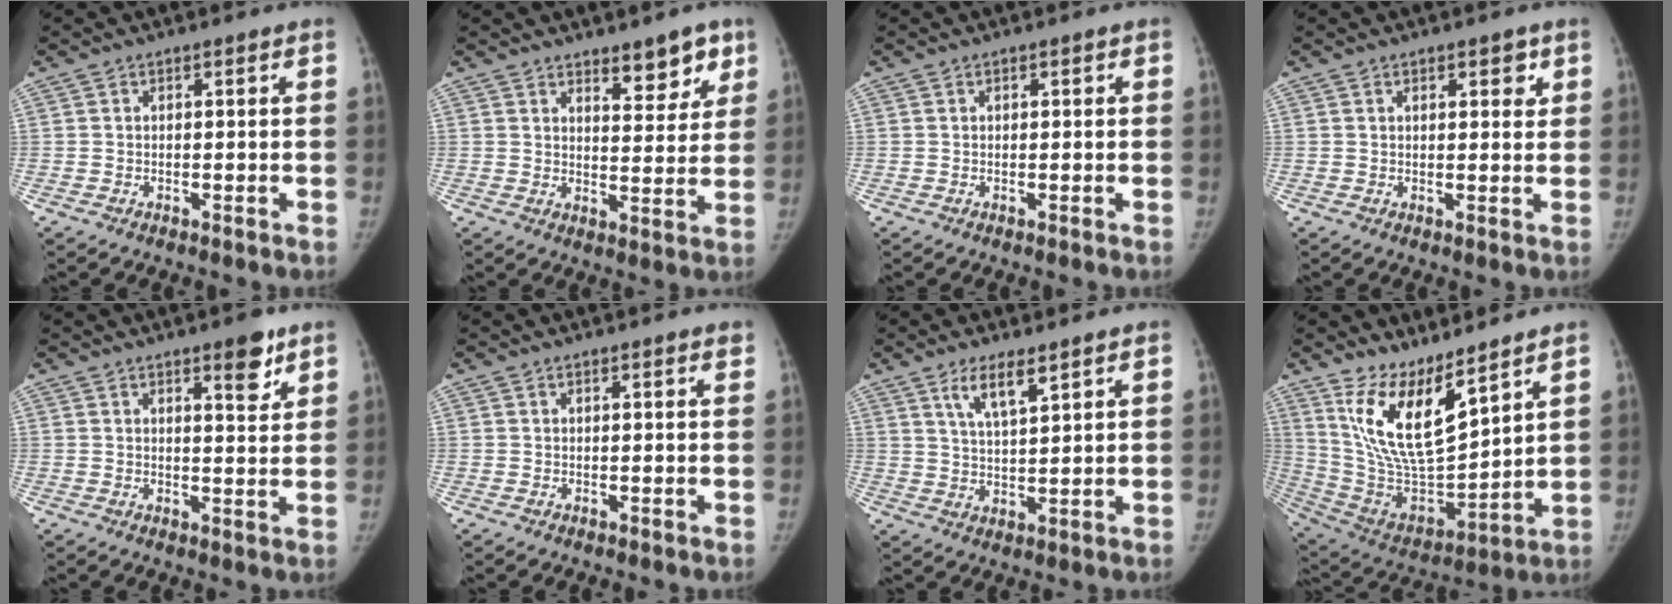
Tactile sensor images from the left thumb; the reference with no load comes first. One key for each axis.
{"total": 8.0, "fx": 5.5, "fy": 3.4, "fz": 4.8, "tx": -0.028, "ty": -0.036, "tz": 0.077}
{"total": 0.7, "fx": 0.3, "fy": 0.4, "fz": 0.4, "tx": -0.001, "ty": 0.000, "tz": 0.003}
{"total": 3.5, "fx": 1.8, "fy": 1.6, "fz": 2.5, "tx": -0.014, "ty": -0.008, "tz": 0.023}
{"total": 5.7, "fx": 3.7, "fy": 1.8, "fz": 4.0, "tx": -0.041, "ty": -0.024, "tz": 0.050}
{"total": 2.0, "fx": 1.6, "fy": 0.3, "fz": 1.2, "tx": -0.008, "ty": -0.001, "tz": 0.020}
{"total": 6.5, "fx": 4.2, "fy": 1.7, "fz": 4.6, "tx": -0.078, "ty": -0.027, "tz": 0.082}
{"total": 16.3, "fx": 10.7, "fy": 5.4, "fz": 11.1, "tx": -0.179, "ty": -0.072, "tz": 0.225}